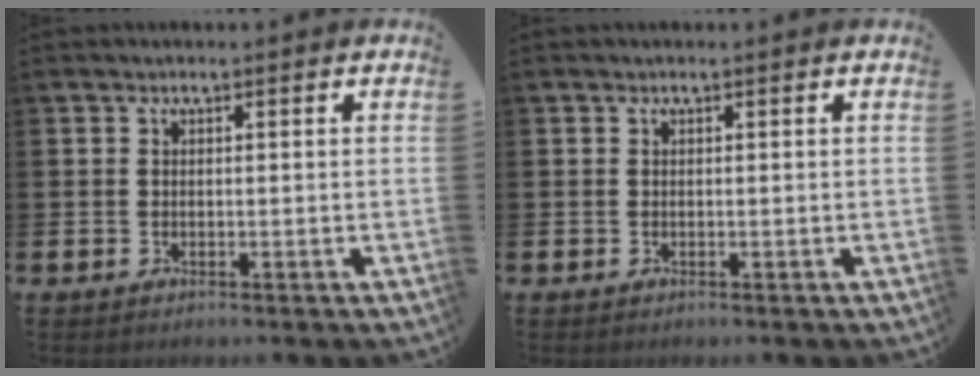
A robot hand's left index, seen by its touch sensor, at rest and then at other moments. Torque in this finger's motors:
{"motor_torque": [-0.03, 0.00, 0.00, -0.01]}